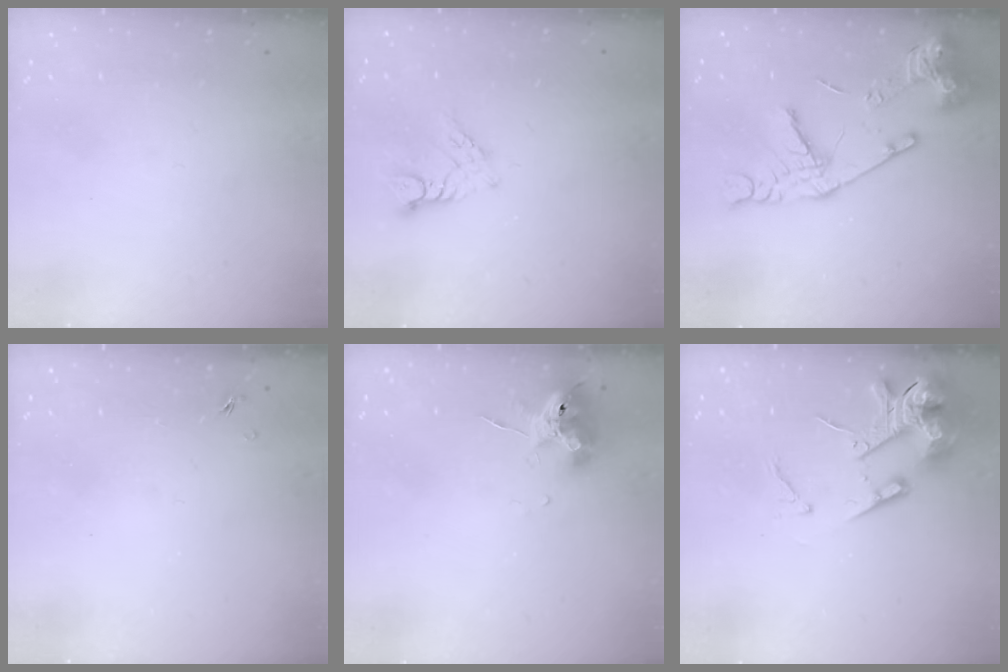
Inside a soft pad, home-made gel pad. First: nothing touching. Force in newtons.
{"total": 7.7, "press": 7.7, "slide": 0.5}
{"total": 14.7, "press": 14.6, "slide": 1.6}
{"total": 1.3, "press": 1.3, "slide": 0.3}
{"total": 10.0, "press": 10.0, "slide": 0.4}
{"total": 14.2, "press": 14.0, "slide": 2.1}